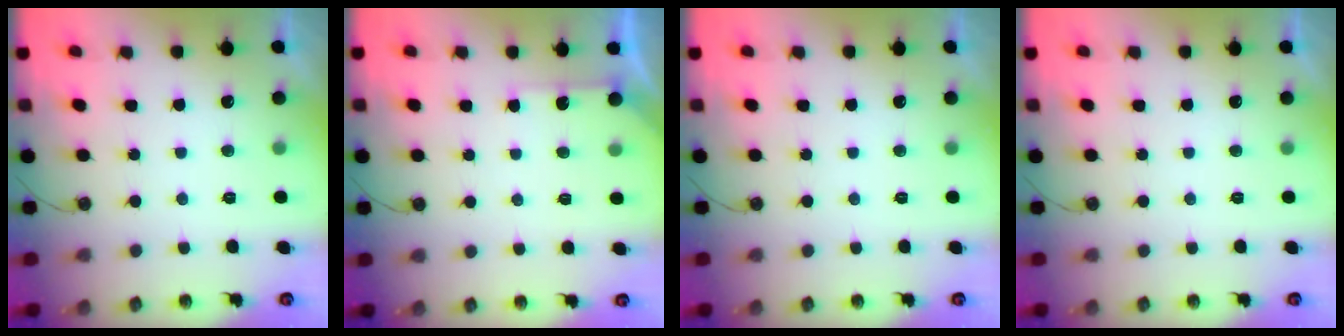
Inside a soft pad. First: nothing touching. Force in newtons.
{"total": 4.1, "press": 4.1, "slide": 0.3}
{"total": 0.0}
{"total": 0.0}